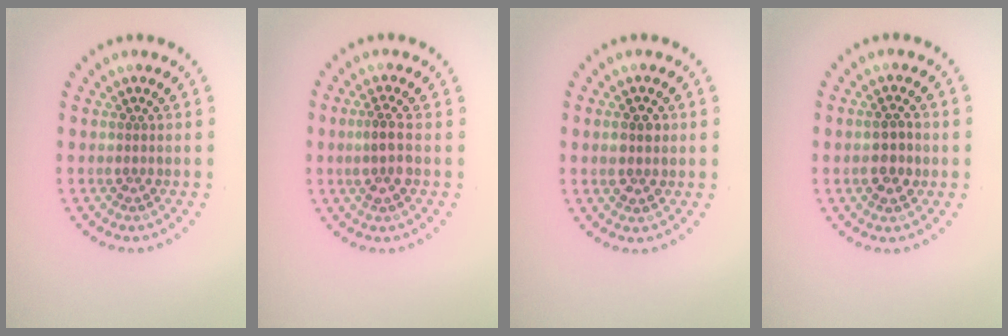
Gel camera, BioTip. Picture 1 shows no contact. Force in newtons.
{"total": 2.1, "press": 2.0, "slide": 0.9}
{"total": 2.0, "press": 2.0, "slide": 0.3}
{"total": 2.3, "press": 2.3, "slide": 0.3}